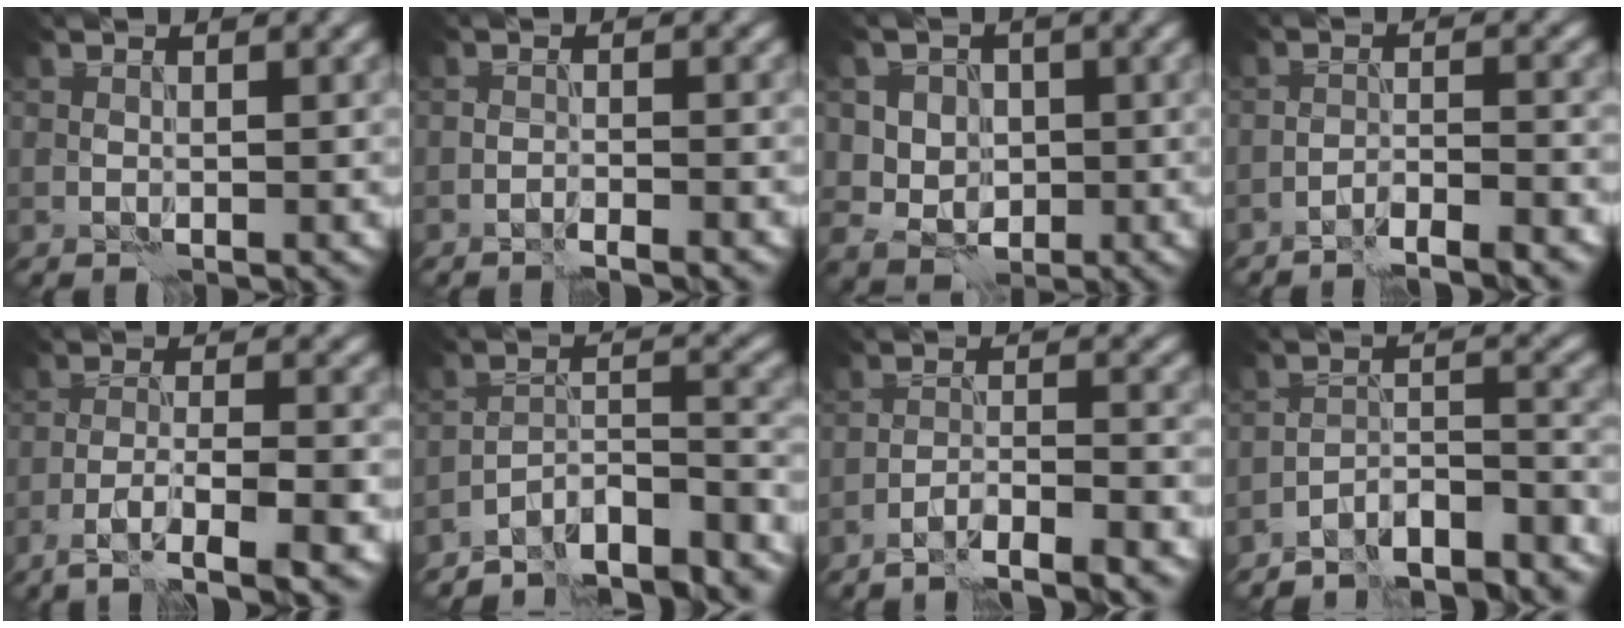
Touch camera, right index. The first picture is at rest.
{"total": 1.5, "force": [-1.4, -0.5, 0.2], "torque": [0.000, 0.004, -0.029]}
{"total": 4.1, "force": [0.7, 3.7, 1.6], "torque": [-0.019, 0.002, 0.007]}
{"total": 3.7, "force": [-3.4, -0.1, 1.5], "torque": [-0.021, 0.009, -0.062]}
{"total": 5.7, "force": [-3.9, 0.6, 4.2], "torque": [-0.069, 0.006, -0.070]}
{"total": 10.4, "force": [-9.4, 2.5, 3.8], "torque": [-0.052, 0.012, -0.134]}
{"total": 5.4, "force": [-4.7, 0.3, 2.6], "torque": [-0.036, 0.008, -0.083]}
{"total": 9.0, "force": [-8.3, 1.9, 3.0], "torque": [-0.042, 0.009, -0.126]}